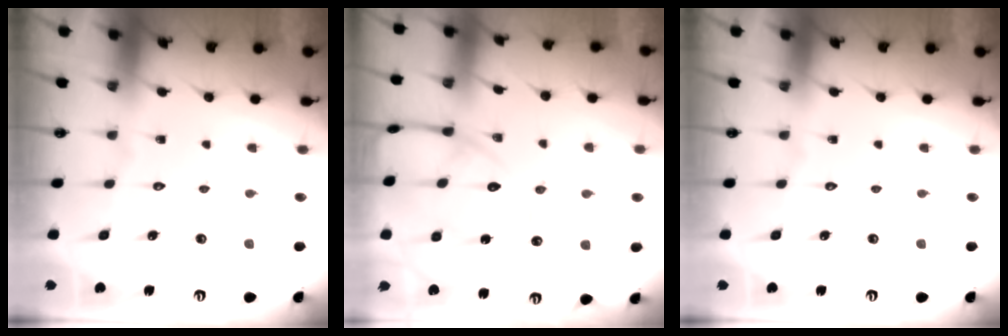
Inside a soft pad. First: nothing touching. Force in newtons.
{"total": 13.6, "press": 13.5, "slide": 0.8}
{"total": 0.0}